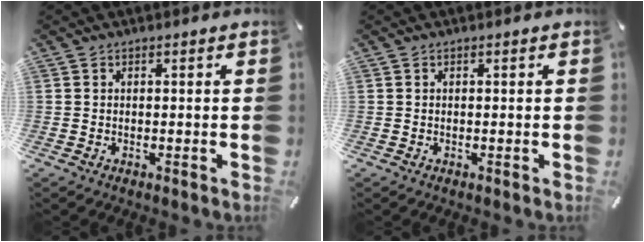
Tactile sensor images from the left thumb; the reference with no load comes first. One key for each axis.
{"total": 0.0}